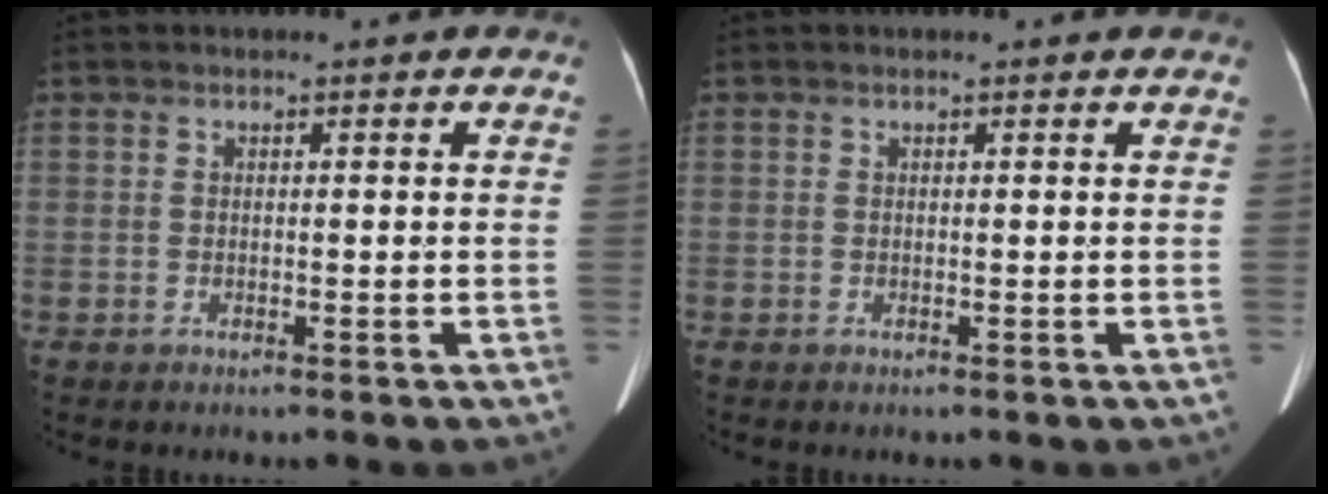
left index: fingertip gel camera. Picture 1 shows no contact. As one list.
[{"total": 0.6, "force": [0.6, 0.0, 0.1], "torque": [-0.004, -0.001, 0.002]}]